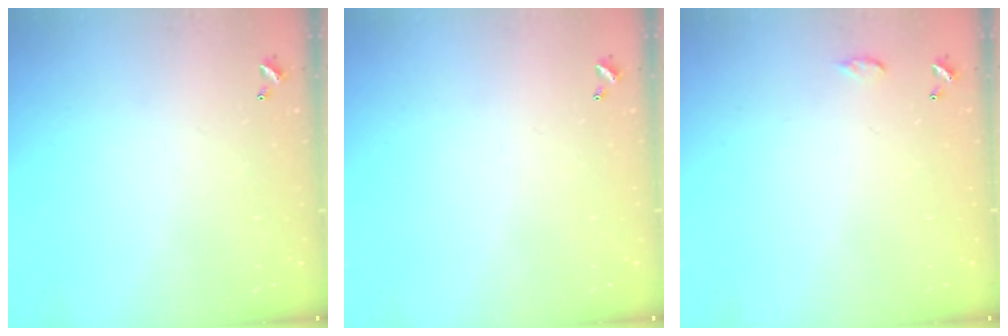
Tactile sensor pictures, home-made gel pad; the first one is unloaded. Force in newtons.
{"total": 0.0}
{"total": 4.7, "press": 4.7, "slide": 0.6}